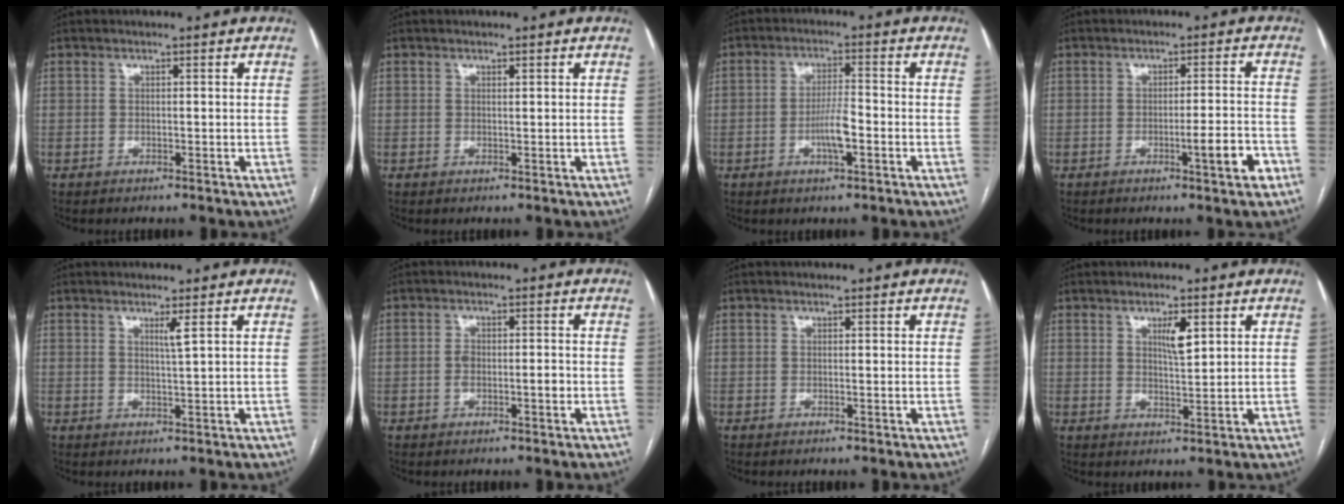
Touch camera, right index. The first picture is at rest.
{"total": 0.0}
{"total": 4.8, "force": [-1.6, 1.0, 4.5], "torque": [-0.086, 0.002, -0.027]}
{"total": 5.2, "force": [-2.4, -0.1, 4.5], "torque": [-0.058, -0.004, -0.035]}
{"total": 1.6, "force": [0.9, -0.5, 1.3], "torque": [-0.026, -0.010, 0.017]}
{"total": 3.0, "force": [-0.7, 1.2, 2.6], "torque": [-0.052, 0.007, -0.010]}
{"total": 0.0}
{"total": 3.5, "force": [1.6, 0.7, 3.0], "torque": [-0.053, -0.002, 0.029]}